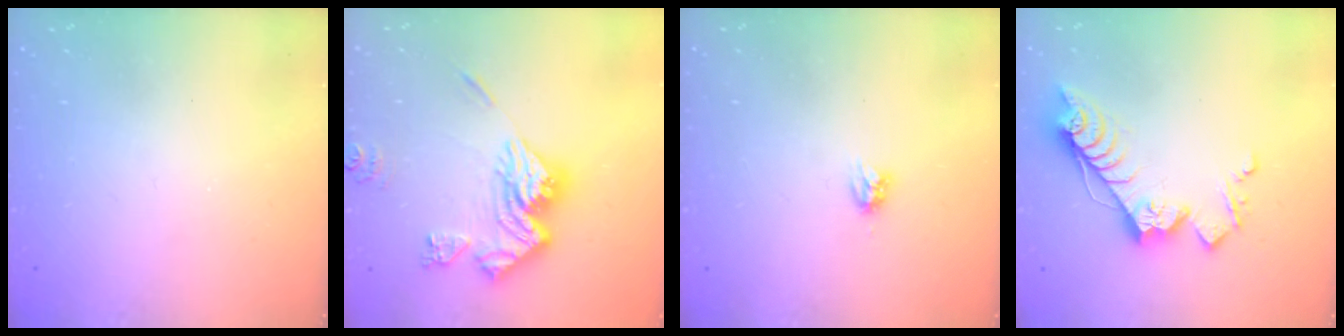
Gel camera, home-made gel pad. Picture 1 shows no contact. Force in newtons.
{"total": 15.6, "press": 15.5, "slide": 1.4}
{"total": 4.2, "press": 4.2, "slide": 0.5}
{"total": 13.9, "press": 13.9, "slide": 0.5}